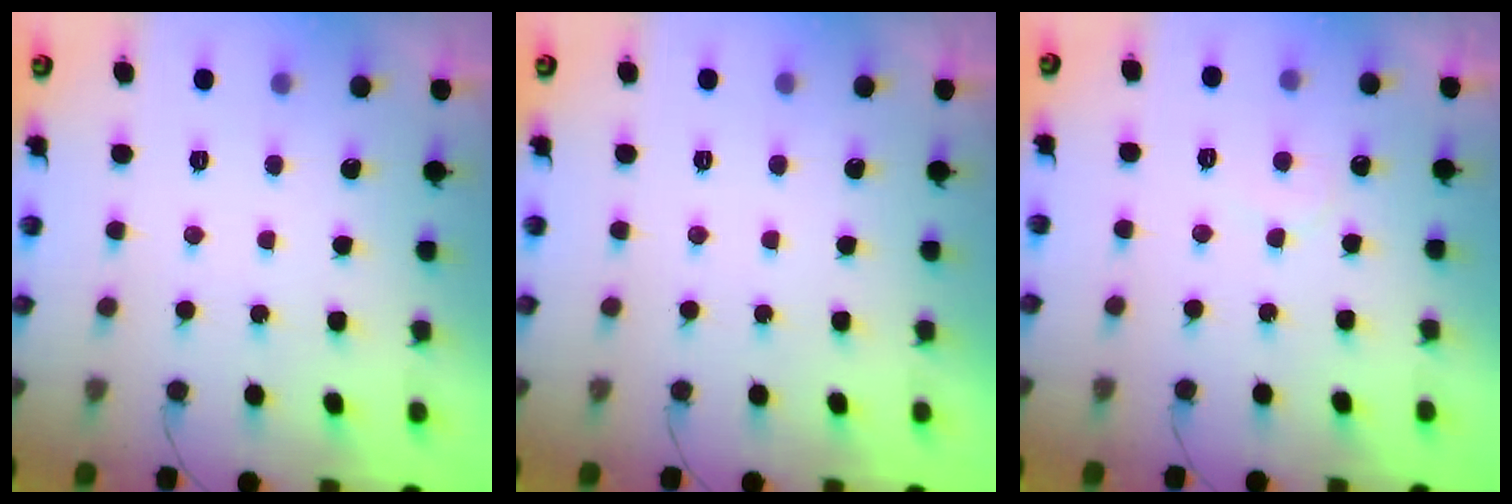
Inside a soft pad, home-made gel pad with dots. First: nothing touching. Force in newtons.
{"total": 1.7, "press": 1.7, "slide": 0.1}
{"total": 4.0, "press": 4.0, "slide": 0.2}